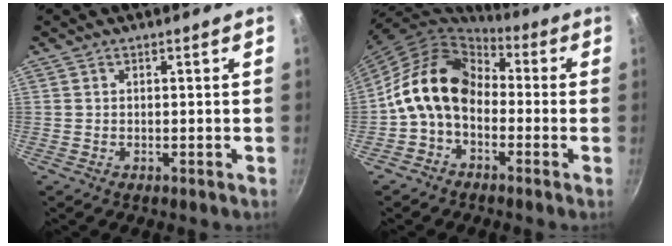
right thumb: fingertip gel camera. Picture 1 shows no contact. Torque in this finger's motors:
{"motor_torque": [2.49, 2.52, 1.40, -1.37, 0.23]}